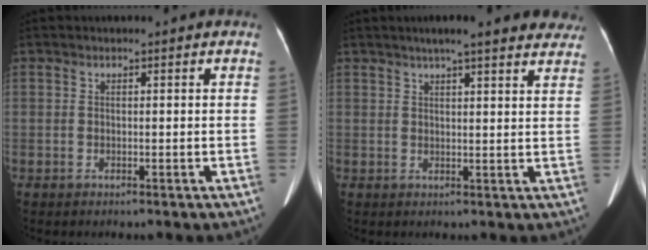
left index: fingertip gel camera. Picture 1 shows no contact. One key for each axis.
{"total": 13.6, "fx": 11.5, "fy": 2.1, "fz": 7.0, "tx": -0.084, "ty": 0.024, "tz": 0.134}